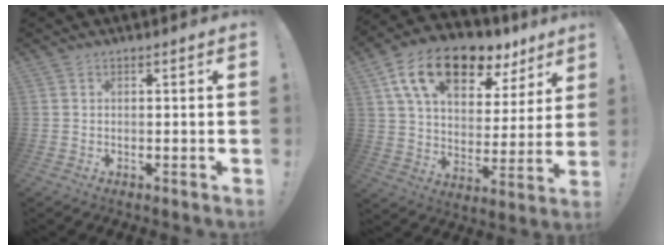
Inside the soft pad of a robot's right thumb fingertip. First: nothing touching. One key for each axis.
{"total": 18.2, "fx": 11.0, "fy": 9.4, "fz": 11.1, "tx": -0.185, "ty": -0.057, "tz": 0.195}